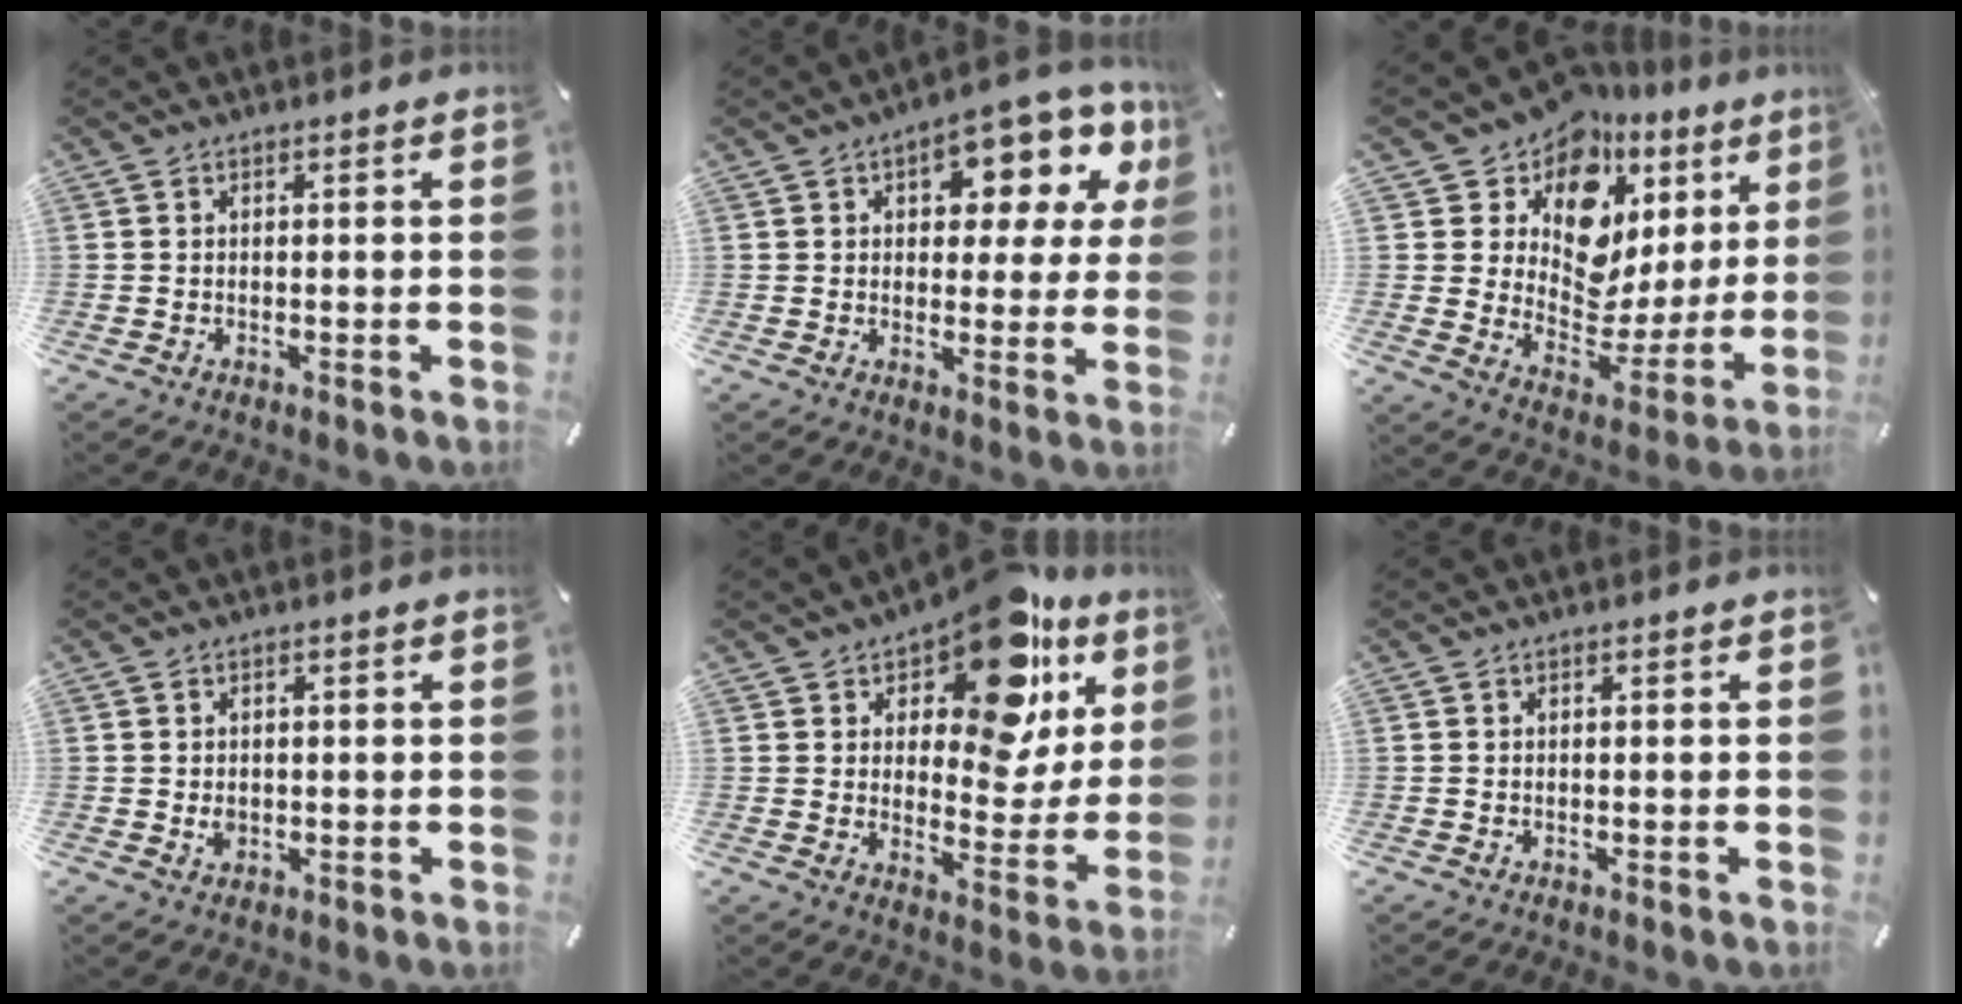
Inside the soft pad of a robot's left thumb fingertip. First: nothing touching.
{"total": 12.1, "force": [6.1, 6.5, 8.1], "torque": [-0.100, -0.045, 0.103]}
{"total": 13.5, "force": [9.1, 8.5, 5.4], "torque": [-0.085, -0.107, 0.154]}
{"total": 1.8, "force": [0.1, 1.5, 0.9], "torque": [-0.012, 0.002, -0.001]}
{"total": 17.9, "force": [11.5, 8.5, 10.7], "torque": [-0.159, -0.079, 0.194]}
{"total": 0.0}